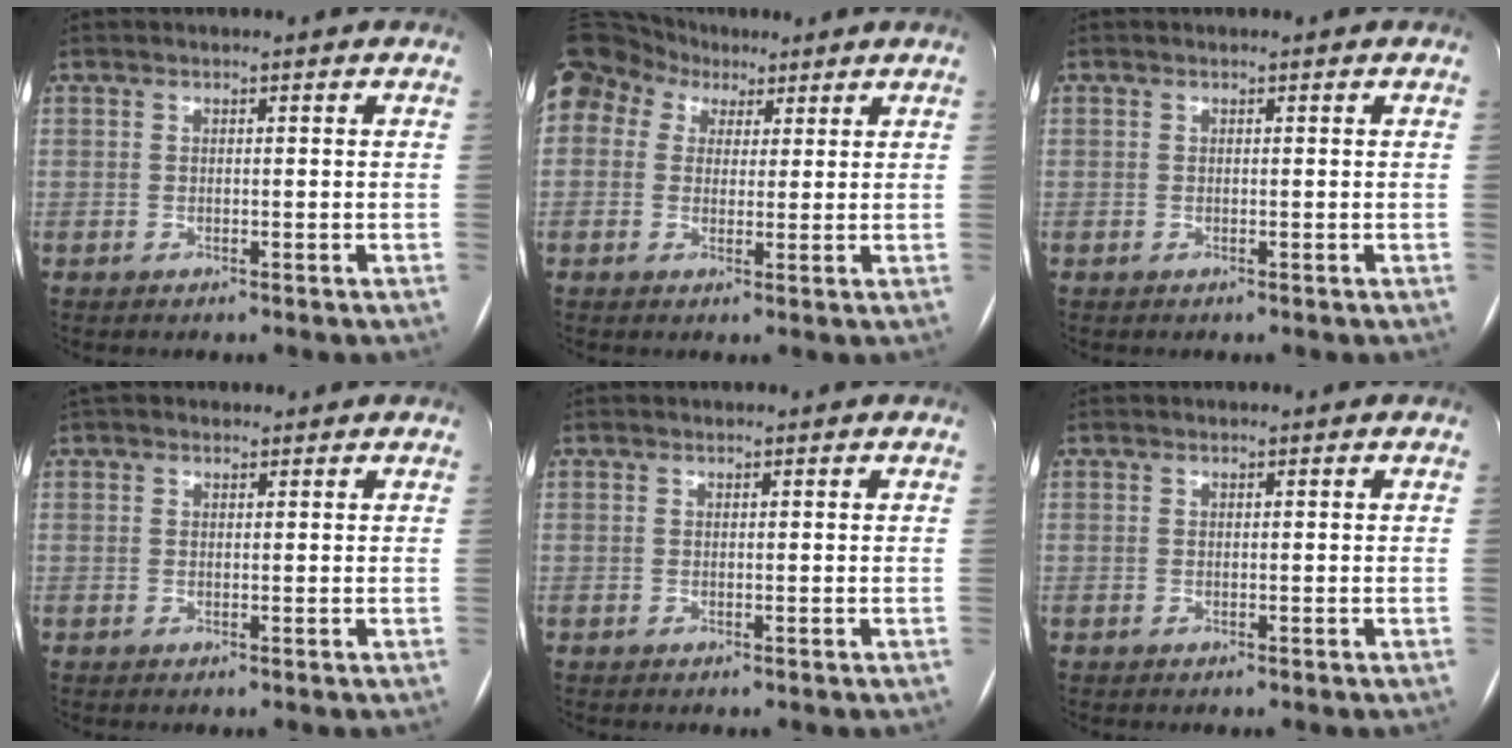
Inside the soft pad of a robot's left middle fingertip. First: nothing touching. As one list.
[{"total": 18.7, "force": [9.1, 14.6, 7.3], "torque": [-0.233, 0.103, 0.176]}, {"total": 0.0}, {"total": 3.6, "force": [3.1, 1.6, 1.1], "torque": [-0.015, 0.036, 0.051]}, {"total": 0.6, "force": [0.6, 0.0, 0.1], "torque": [-0.005, 0.015, 0.017]}, {"total": 0.0}]